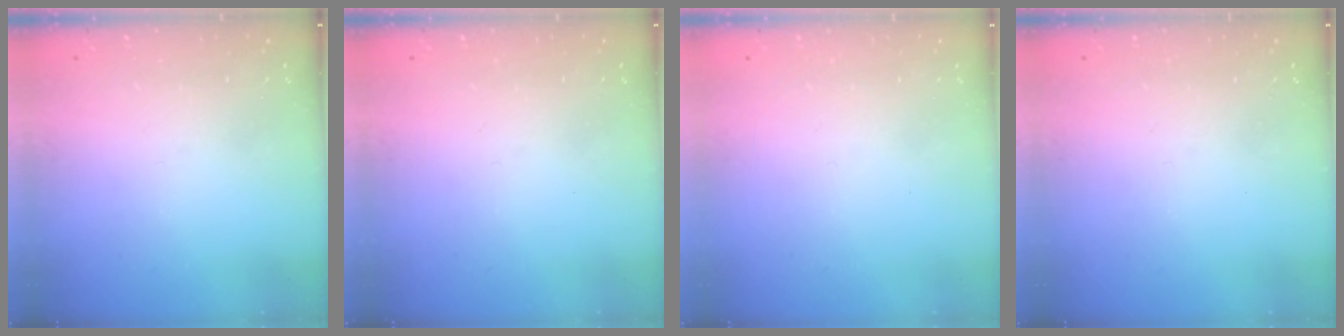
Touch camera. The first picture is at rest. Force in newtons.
{"total": 0.0}
{"total": 1.6, "press": 1.6, "slide": 0.1}
{"total": 0.0}